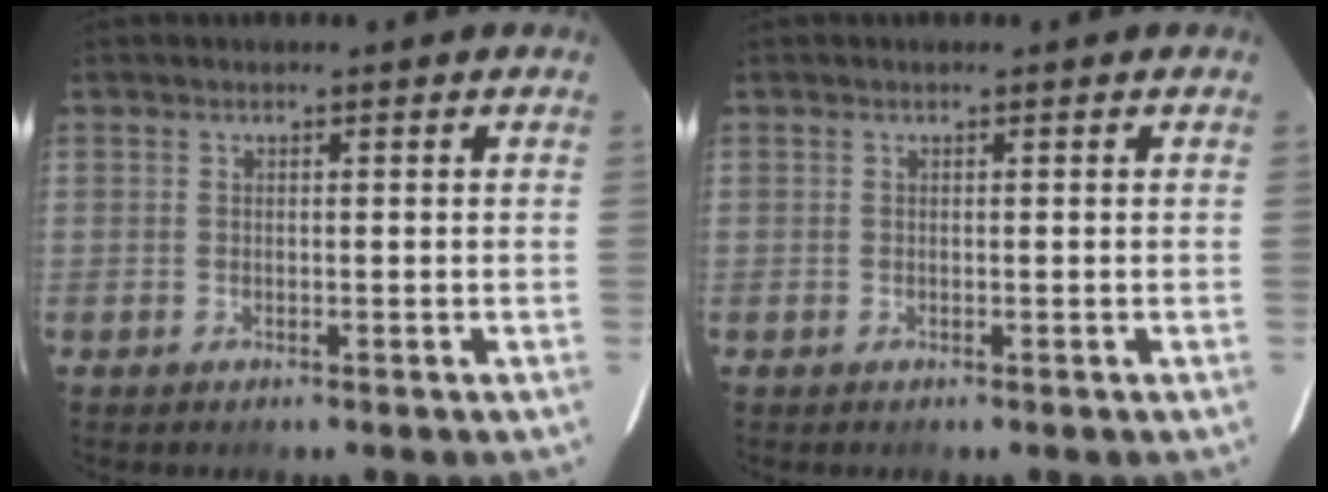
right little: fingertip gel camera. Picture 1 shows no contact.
{"total": 0.0}